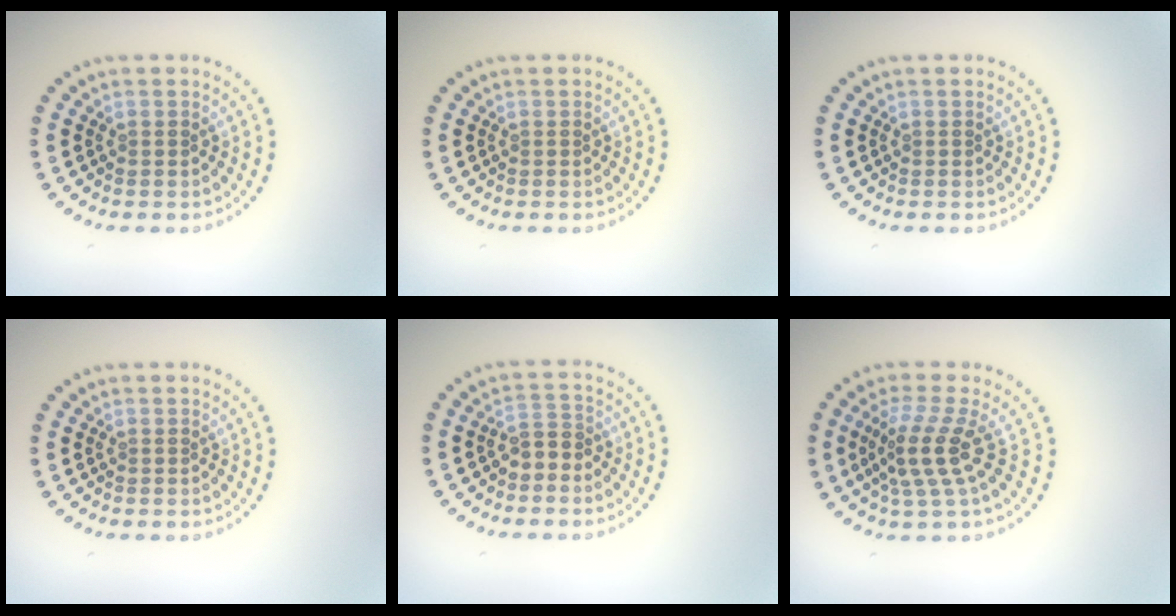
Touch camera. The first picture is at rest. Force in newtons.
{"total": 0.0}
{"total": 0.0}
{"total": 0.0}
{"total": 2.0, "press": 1.8, "slide": 0.8}
{"total": 3.7, "press": 2.7, "slide": 2.5}